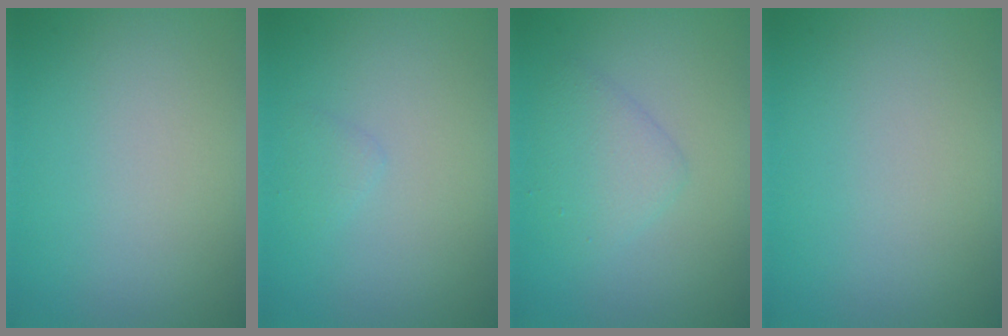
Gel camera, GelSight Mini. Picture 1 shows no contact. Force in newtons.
{"total": 0.8, "press": 0.8, "slide": 0.0}
{"total": 2.6, "press": 2.6, "slide": 0.1}
{"total": 0.0}